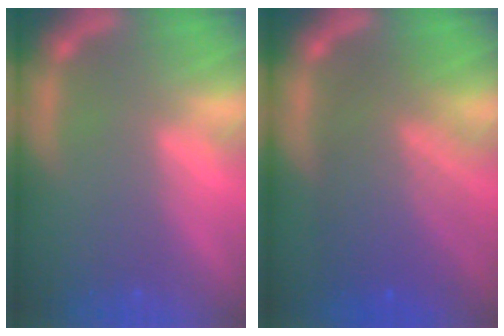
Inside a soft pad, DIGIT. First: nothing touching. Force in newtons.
{"total": 8.5}